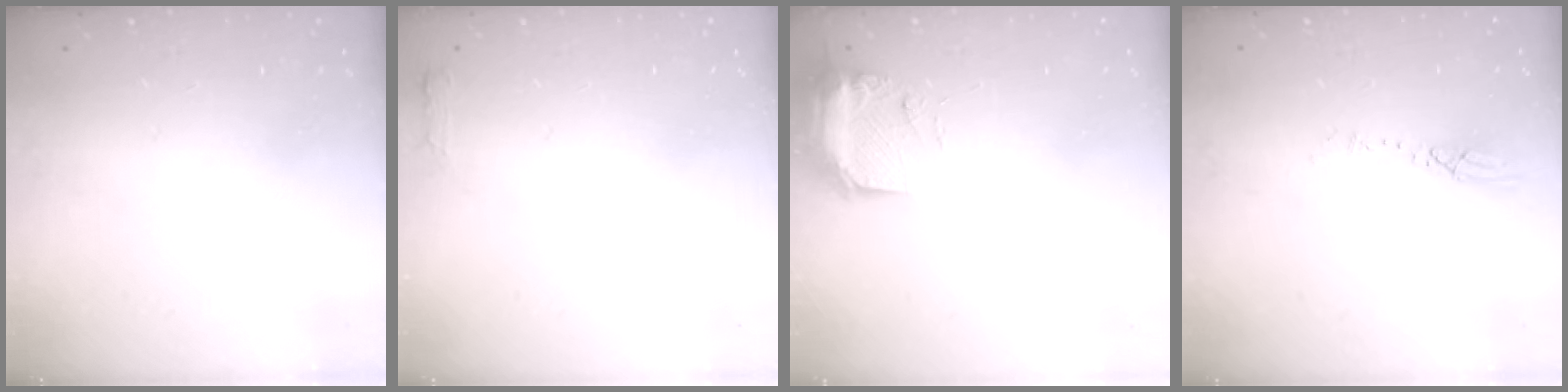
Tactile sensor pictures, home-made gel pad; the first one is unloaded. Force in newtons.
{"total": 2.7, "press": 2.6, "slide": 0.5}
{"total": 9.2, "press": 9.0, "slide": 1.5}
{"total": 3.9, "press": 3.8, "slide": 0.4}